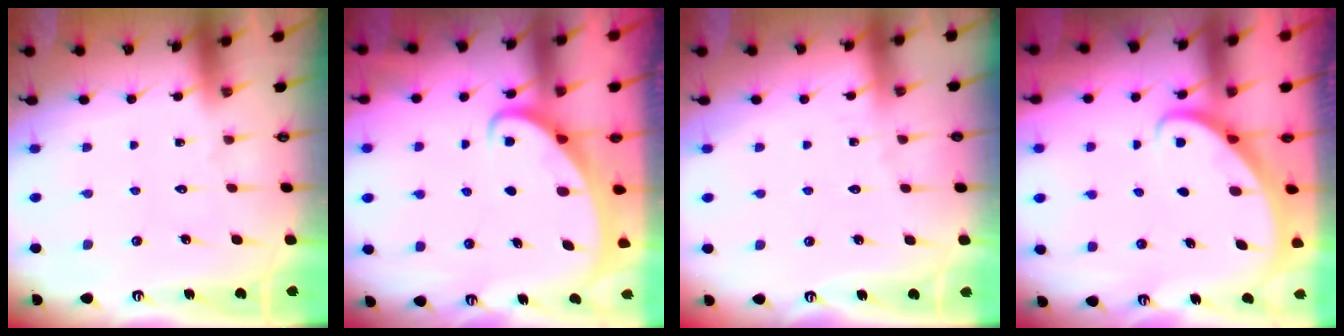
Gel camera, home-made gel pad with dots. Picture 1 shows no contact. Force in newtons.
{"total": 2.2, "press": 2.2, "slide": 0.3}
{"total": 2.7, "press": 2.7, "slide": 0.3}
{"total": 2.7, "press": 2.7, "slide": 0.2}